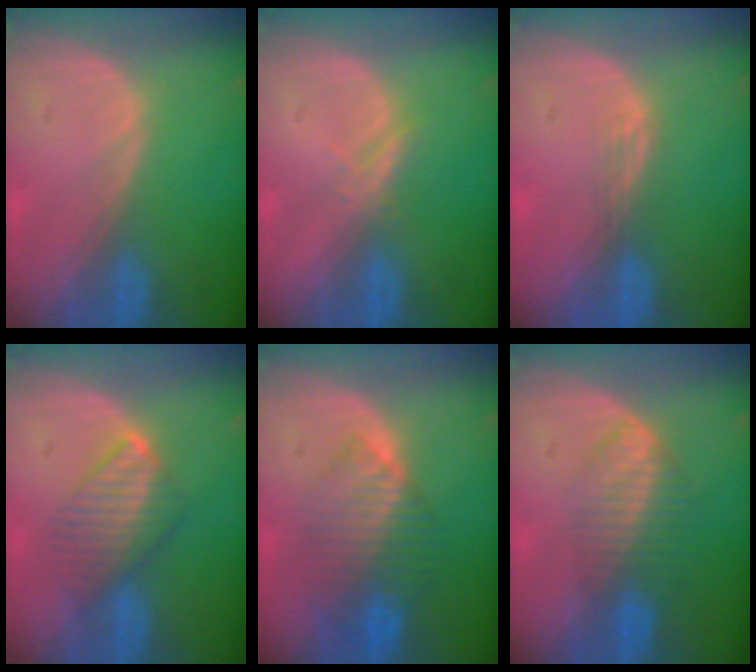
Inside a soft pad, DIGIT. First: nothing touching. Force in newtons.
{"total": 1.7, "press": 1.7, "slide": 0.1}
{"total": 1.8, "press": 1.3, "slide": 1.2}
{"total": 5.7, "press": 5.6, "slide": 0.6}
{"total": 8.2, "press": 7.3, "slide": 3.8}
{"total": 6.6, "press": 5.6, "slide": 3.5}